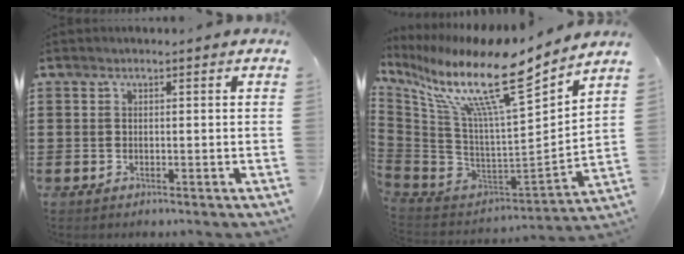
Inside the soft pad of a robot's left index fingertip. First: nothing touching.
{"total": 15.1, "force": [10.1, 2.0, 11.1], "torque": [-0.234, -0.077, 0.156]}